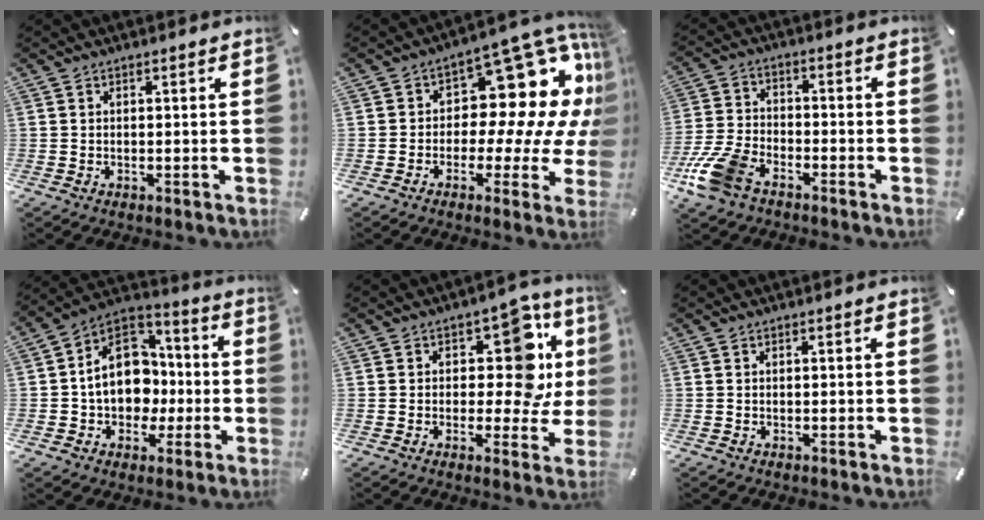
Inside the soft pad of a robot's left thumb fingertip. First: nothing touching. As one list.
[{"total": 17.9, "force": [6.3, 10.9, 12.7], "torque": [-0.158, -0.064, 0.107]}, {"total": 11.1, "force": [-7.2, 5.9, 6.1], "torque": [-0.135, 0.029, -0.138]}, {"total": 15.0, "force": [-1.4, 12.4, 8.2], "torque": [-0.164, 0.016, -0.020]}, {"total": 15.5, "force": [4.6, 9.0, 11.8], "torque": [-0.143, -0.037, 0.076]}, {"total": 0.0}]